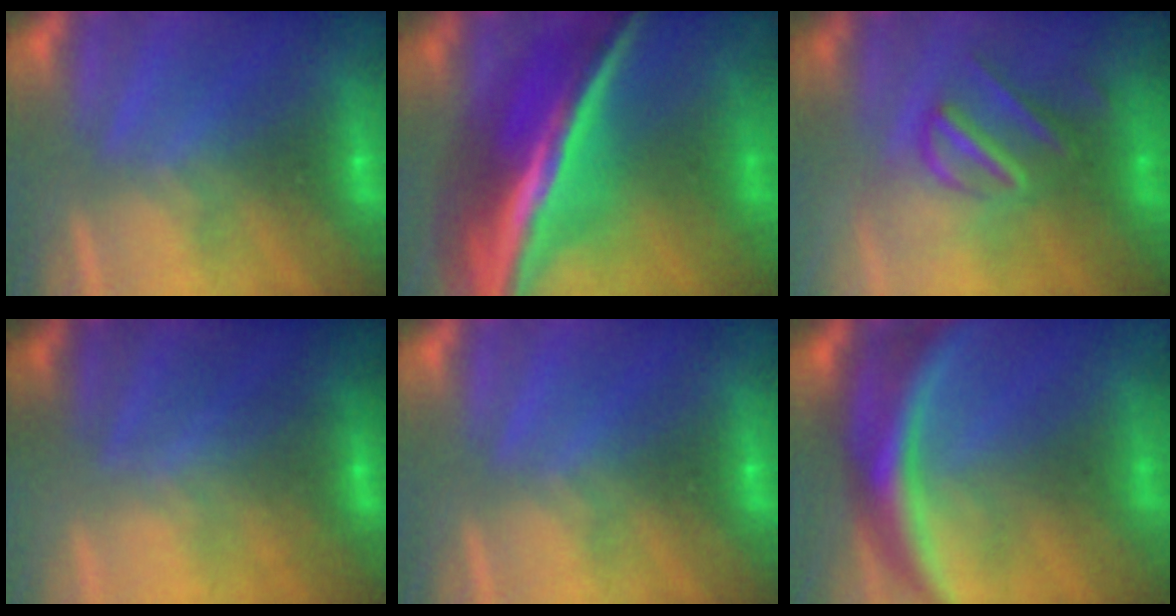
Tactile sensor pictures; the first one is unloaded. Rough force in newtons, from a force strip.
{"total": 7.1}
{"total": 3.0}
{"total": 2.0}
{"total": 0.0}
{"total": 10.7}